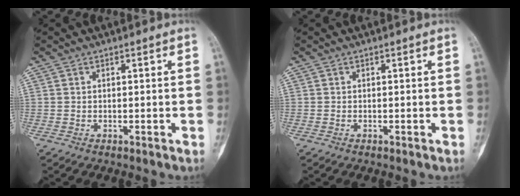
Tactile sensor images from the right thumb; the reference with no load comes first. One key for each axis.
{"total": 0.0}